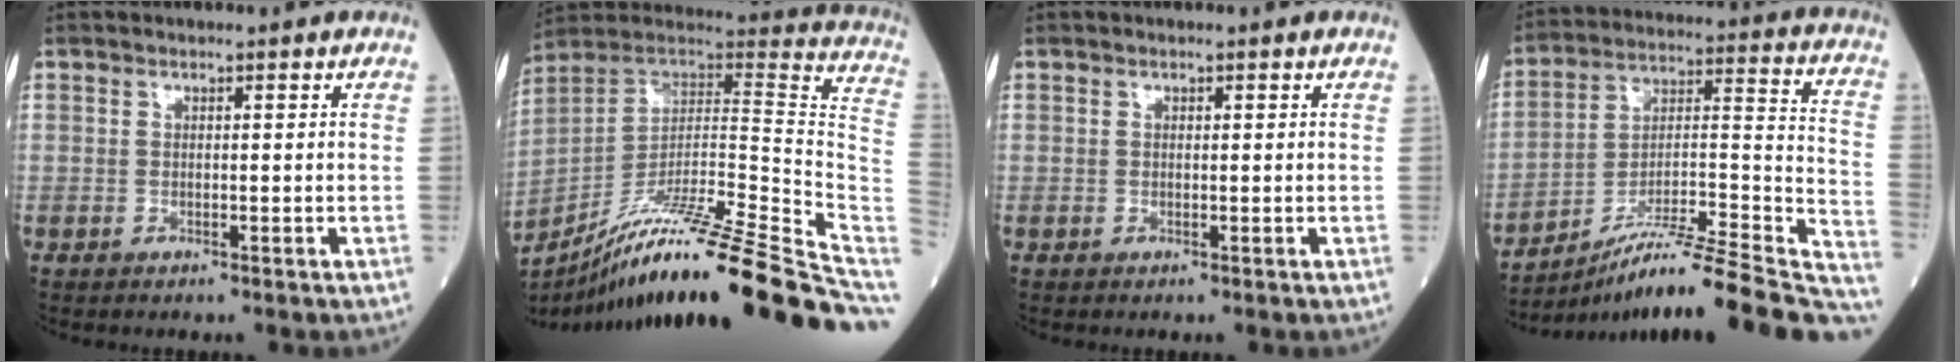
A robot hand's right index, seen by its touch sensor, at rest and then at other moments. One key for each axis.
{"total": 31.4, "fx": -23.4, "fy": -0.8, "fz": 21.0, "tx": -0.217, "ty": -0.017, "tz": -0.359}
{"total": 0.0}
{"total": 26.1, "fx": -21.9, "fy": 1.1, "fz": 14.3, "tx": -0.156, "ty": 0.007, "tz": -0.332}